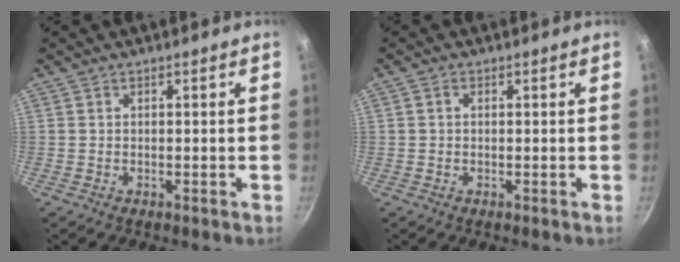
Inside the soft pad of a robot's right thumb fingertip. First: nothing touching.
{"total": 0.9, "force": [0.3, 0.7, 0.4], "torque": [-0.008, 0.005, 0.004]}